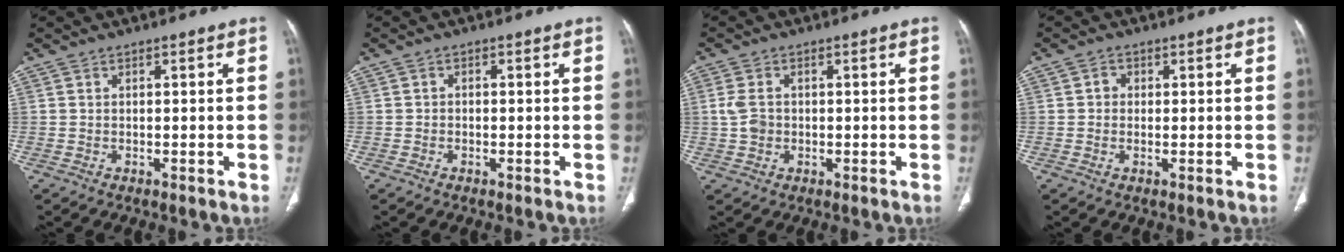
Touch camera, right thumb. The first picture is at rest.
{"total": 0.5, "force": [-0.2, 0.5, 0.2], "torque": [0.002, 0.004, -0.007]}
{"total": 3.4, "force": [0.0, 2.6, 2.2], "torque": [-0.047, 0.005, 0.000]}
{"total": 1.5, "force": [0.2, 1.3, 0.7], "torque": [-0.005, 0.004, 0.000]}